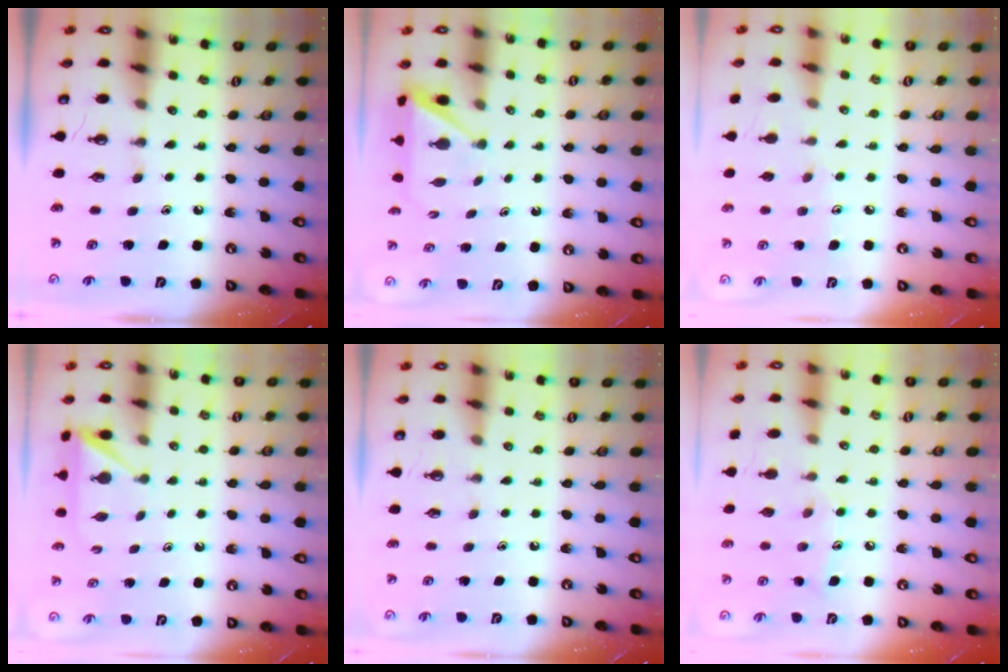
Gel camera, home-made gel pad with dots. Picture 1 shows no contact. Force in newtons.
{"total": 3.0, "press": 3.0, "slide": 0.3}
{"total": 6.0, "press": 6.0, "slide": 0.6}
{"total": 3.6, "press": 3.5, "slide": 0.4}
{"total": 0.0}
{"total": 8.2, "press": 8.2, "slide": 0.6}